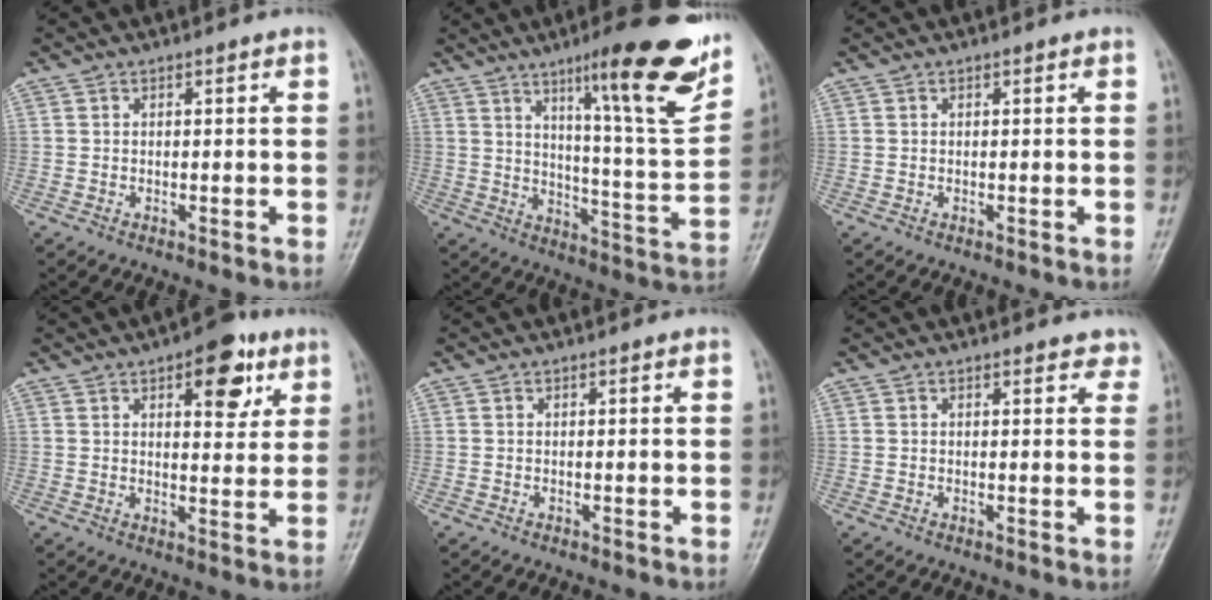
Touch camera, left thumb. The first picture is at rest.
{"total": 19.9, "force": [11.6, 2.9, 15.8], "torque": [-0.191, -0.062, 0.173]}
{"total": 0.0}
{"total": 9.9, "force": [4.8, 4.6, 7.2], "torque": [-0.063, -0.018, 0.061]}
{"total": 0.0}
{"total": 2.6, "force": [2.2, 1.3, 0.7], "torque": [0.018, -0.007, 0.013]}